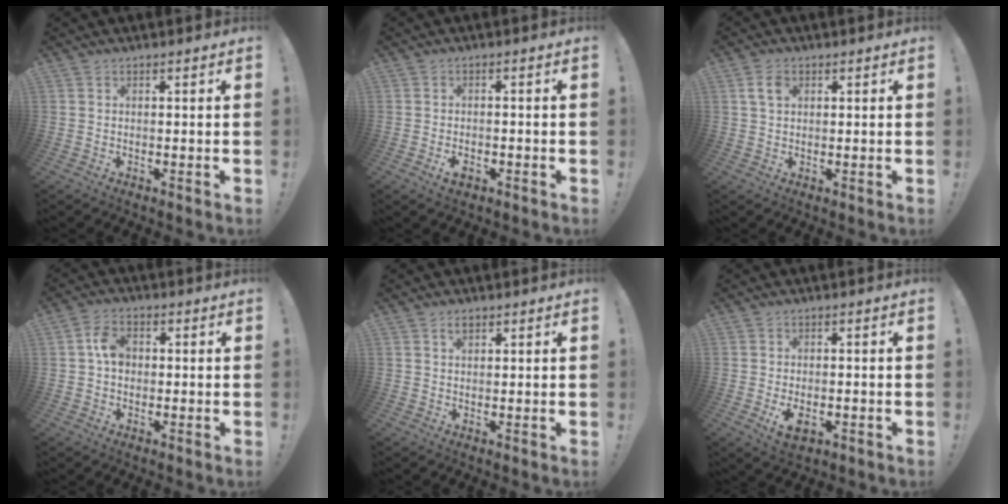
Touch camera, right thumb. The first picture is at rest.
{"total": 3.3, "force": [-1.9, 1.6, 2.2], "torque": [-0.035, 0.006, -0.033]}
{"total": 4.1, "force": [1.5, 2.6, 2.8], "torque": [-0.045, 0.001, 0.028]}
{"total": 6.1, "force": [0.3, 4.2, 4.3], "torque": [-0.081, 0.013, 0.005]}
{"total": 1.9, "force": [1.2, 1.0, 1.1], "torque": [-0.008, -0.003, 0.018]}
{"total": 4.2, "force": [-1.9, 2.2, 3.0], "torque": [-0.047, 0.002, -0.035]}